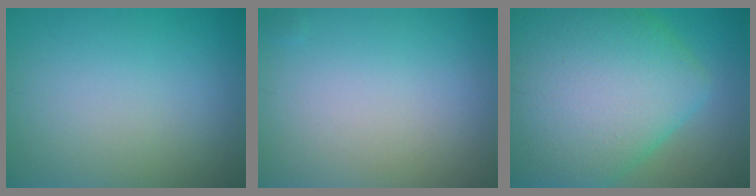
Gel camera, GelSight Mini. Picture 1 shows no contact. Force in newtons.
{"total": 0.0}
{"total": 13.7, "press": 13.7, "slide": 0.6}